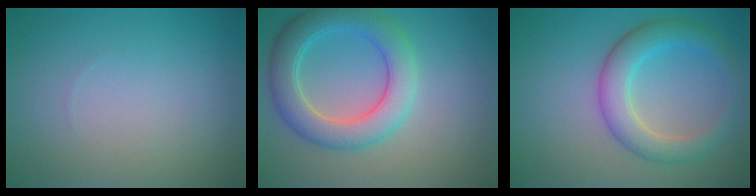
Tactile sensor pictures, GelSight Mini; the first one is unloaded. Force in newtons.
{"total": 5.5, "press": 5.5, "slide": 0.2}
{"total": 4.6, "press": 4.6, "slide": 0.1}